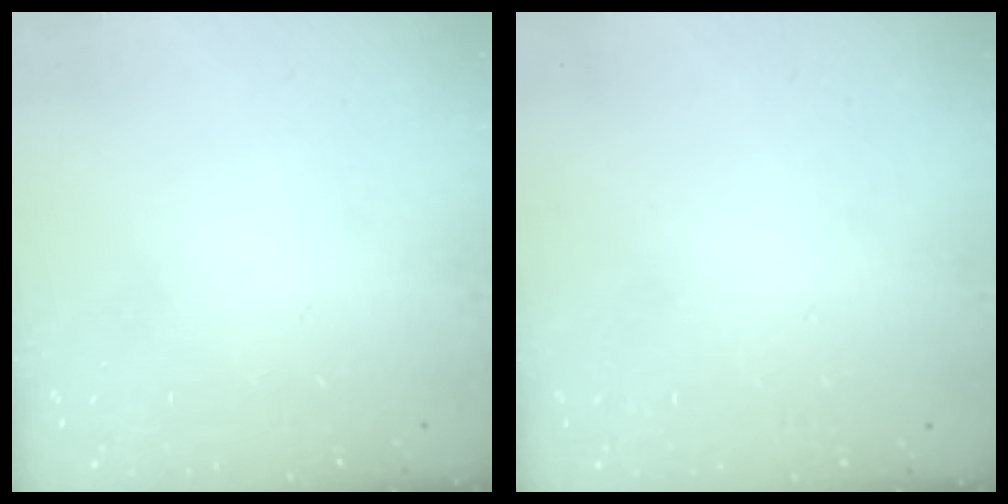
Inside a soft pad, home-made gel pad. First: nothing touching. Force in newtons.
{"total": 2.6, "press": 2.6, "slide": 0.2}